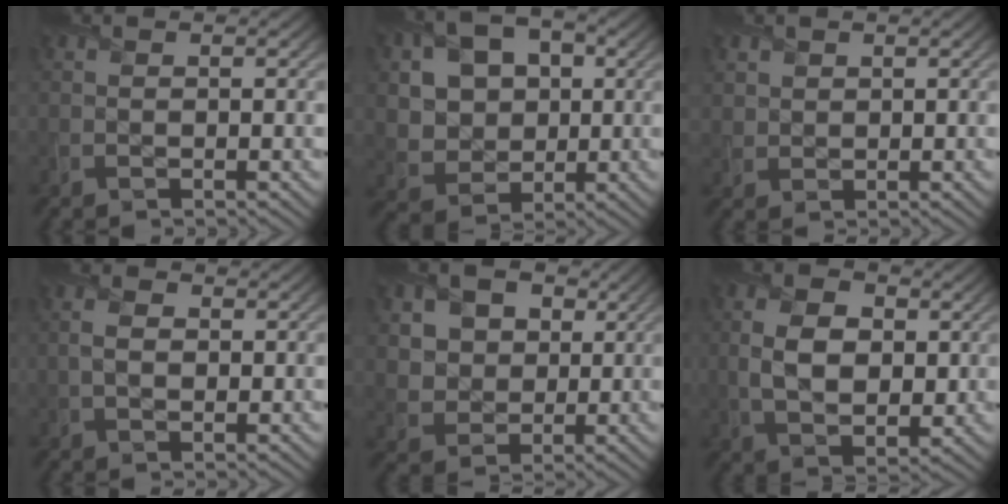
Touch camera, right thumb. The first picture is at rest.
{"total": 10.1, "force": [2.4, 8.0, 5.6], "torque": [-0.134, 0.015, 0.043]}
{"total": 2.1, "force": [1.3, 1.6, 0.4], "torque": [-0.017, -0.003, 0.029]}
{"total": 2.9, "force": [0.3, 1.9, 2.1], "torque": [-0.056, 0.001, 0.005]}
{"total": 10.0, "force": [3.9, 7.9, 4.7], "torque": [-0.149, 0.012, 0.080]}
{"total": 8.1, "force": [0.8, 5.3, 6.1], "torque": [-0.137, -0.005, 0.013]}